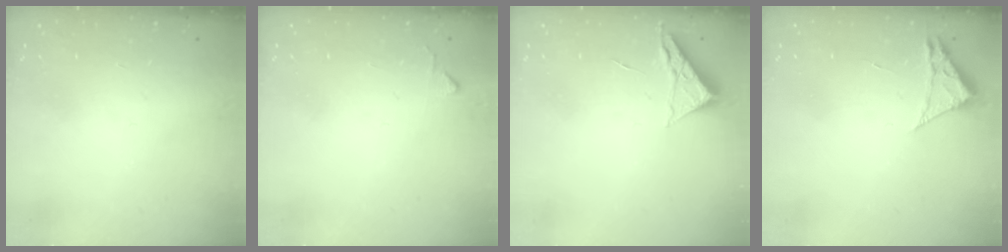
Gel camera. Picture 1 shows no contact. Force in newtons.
{"total": 4.2, "press": 4.1, "slide": 0.7}
{"total": 3.8, "press": 3.8, "slide": 0.5}
{"total": 2.3, "press": 2.3, "slide": 0.4}